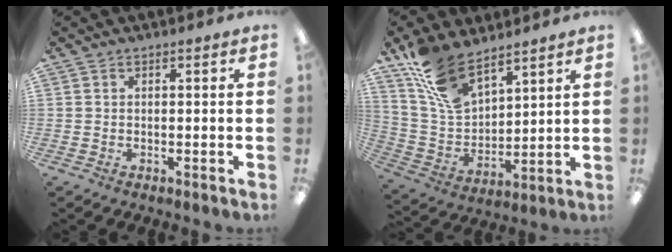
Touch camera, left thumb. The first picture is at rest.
{"total": 14.5, "force": [10.7, 6.9, 7.0], "torque": [-0.153, -0.048, 0.206]}